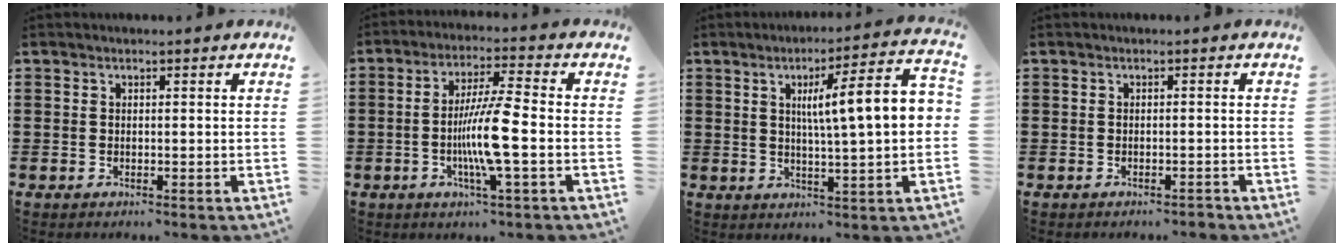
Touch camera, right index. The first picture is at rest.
{"total": 9.0, "force": [-2.1, 0.3, 8.8], "torque": [-0.176, -0.018, -0.047]}
{"total": 10.0, "force": [1.6, 1.0, 9.8], "torque": [-0.167, -0.003, 0.018]}
{"total": 0.9, "force": [-0.8, 0.1, 0.4], "torque": [-0.010, -0.001, -0.017]}